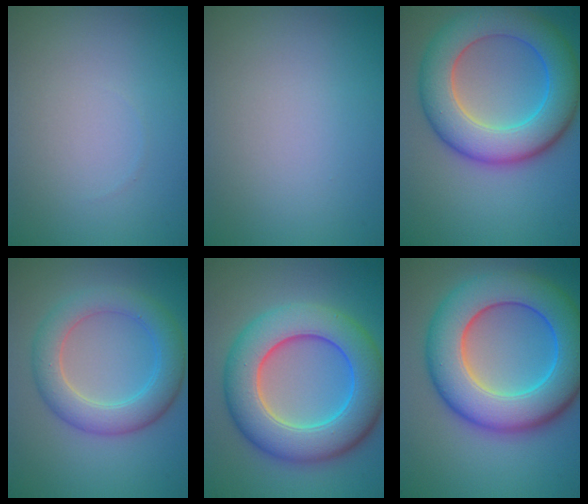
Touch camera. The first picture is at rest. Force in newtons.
{"total": 0.0}
{"total": 9.2, "press": 9.2, "slide": 0.1}
{"total": 5.3, "press": 5.2, "slide": 0.3}
{"total": 10.3, "press": 10.3, "slide": 0.3}
{"total": 11.4, "press": 11.4, "slide": 0.1}